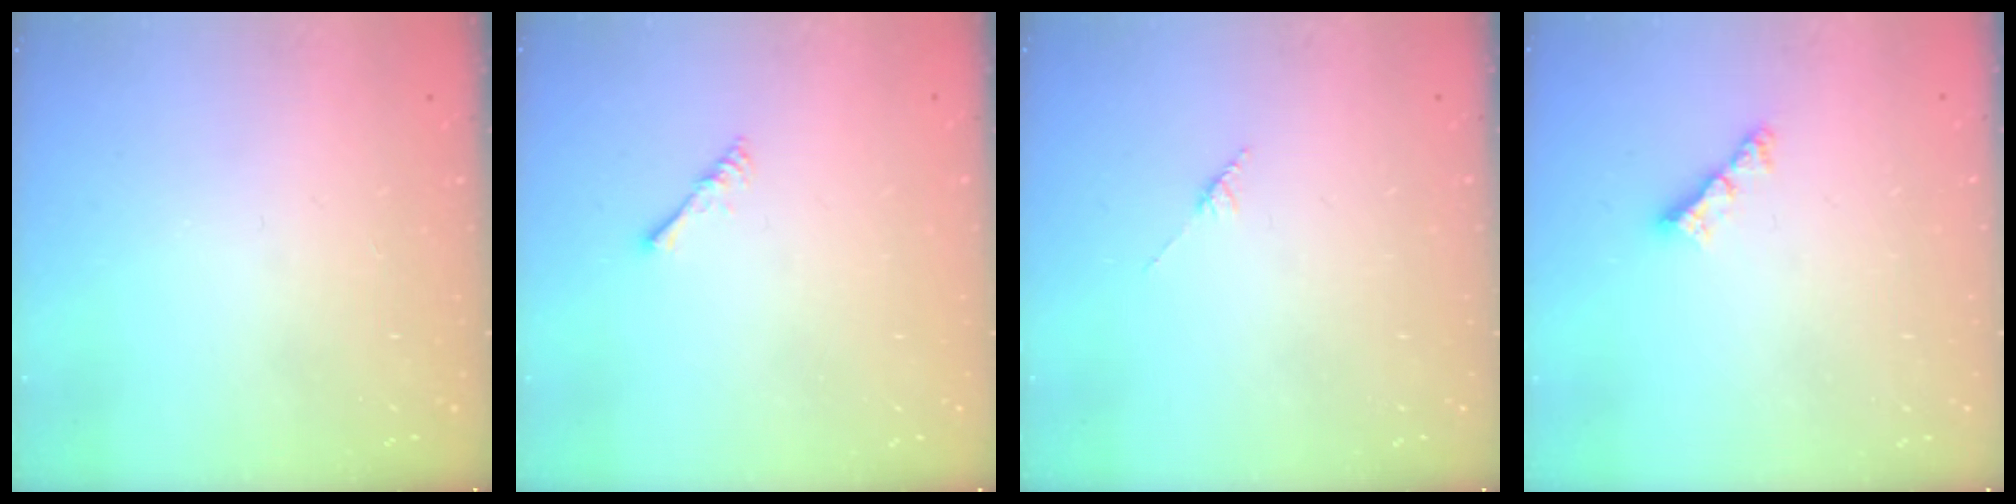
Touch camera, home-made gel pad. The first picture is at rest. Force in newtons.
{"total": 1.7, "press": 1.6, "slide": 0.4}
{"total": 2.8, "press": 2.8, "slide": 0.4}
{"total": 4.2, "press": 4.2, "slide": 0.2}